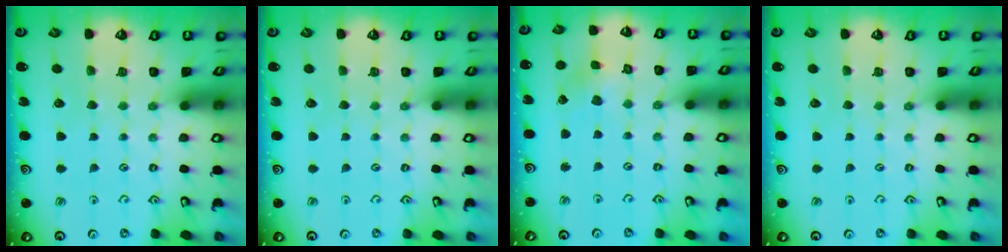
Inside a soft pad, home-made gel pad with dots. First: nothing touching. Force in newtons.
{"total": 0.0}
{"total": 2.0, "press": 1.9, "slide": 0.3}
{"total": 0.0}